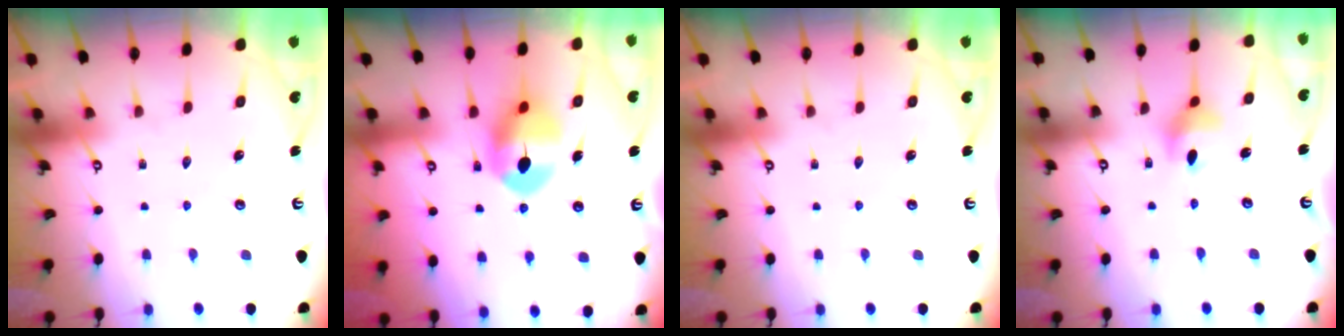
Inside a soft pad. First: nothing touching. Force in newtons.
{"total": 8.1, "press": 8.1, "slide": 0.3}
{"total": 0.0}
{"total": 7.1, "press": 6.6, "slide": 2.5}